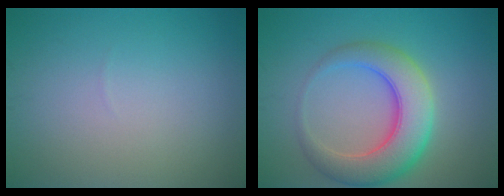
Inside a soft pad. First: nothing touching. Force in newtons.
{"total": 7.1, "press": 7.1, "slide": 0.3}